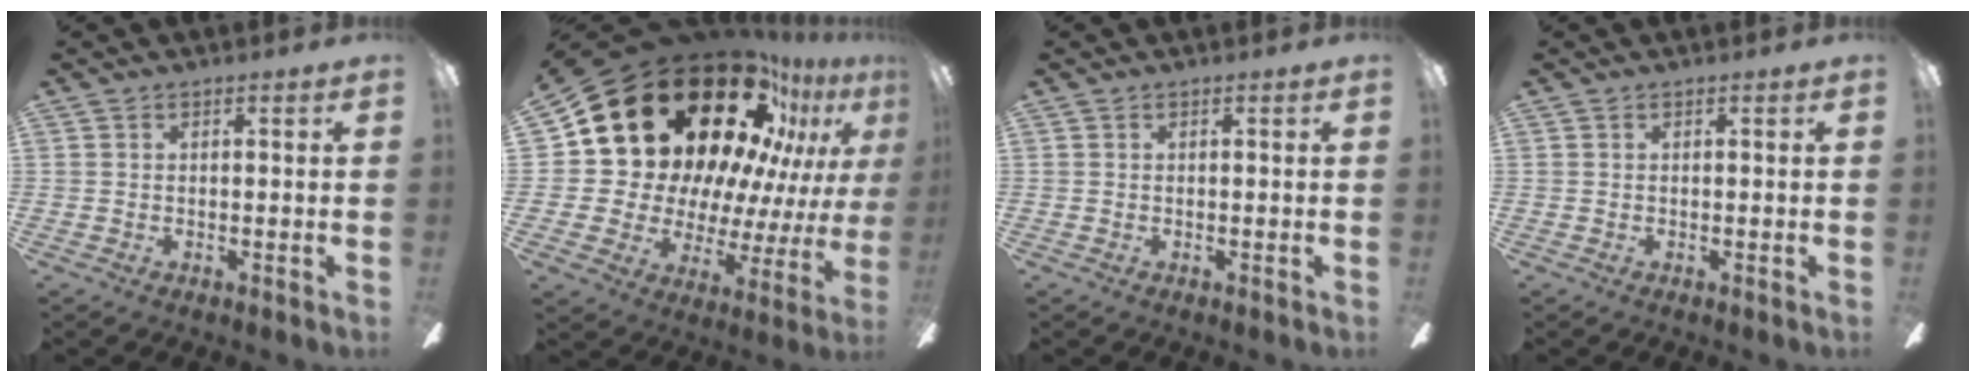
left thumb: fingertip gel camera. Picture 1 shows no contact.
{"total": 28.6, "force": [17.3, 15.8, 16.4], "torque": [-0.248, -0.137, 0.333]}
{"total": 0.0}
{"total": 0.0}